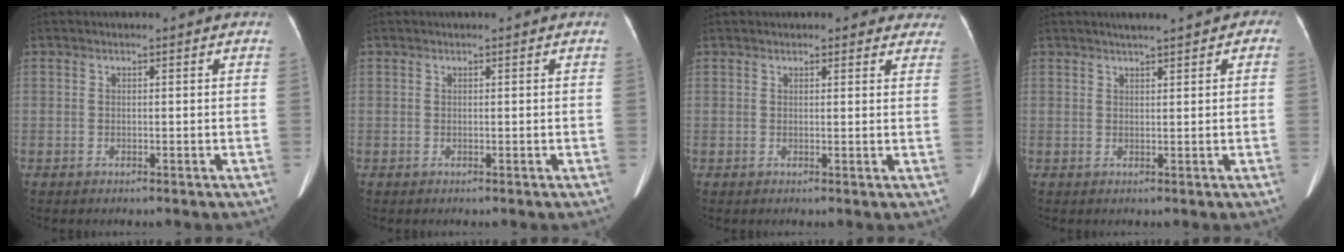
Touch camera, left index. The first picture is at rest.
{"total": 0.0}
{"total": 4.7, "force": [4.2, 1.7, 1.3], "torque": [0.011, 0.002, 0.032]}
{"total": 3.7, "force": [2.2, 1.1, 2.8], "torque": [-0.036, 0.019, 0.028]}